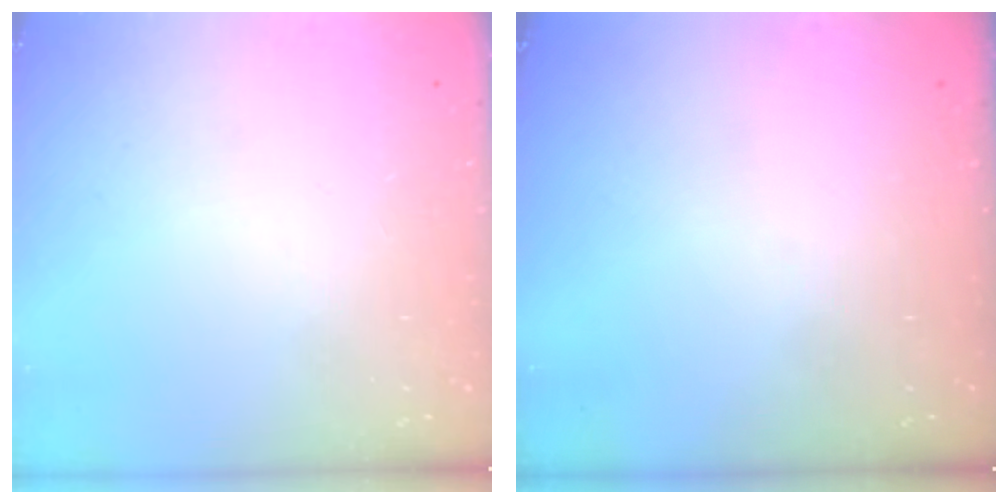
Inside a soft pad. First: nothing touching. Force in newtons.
{"total": 0.0}